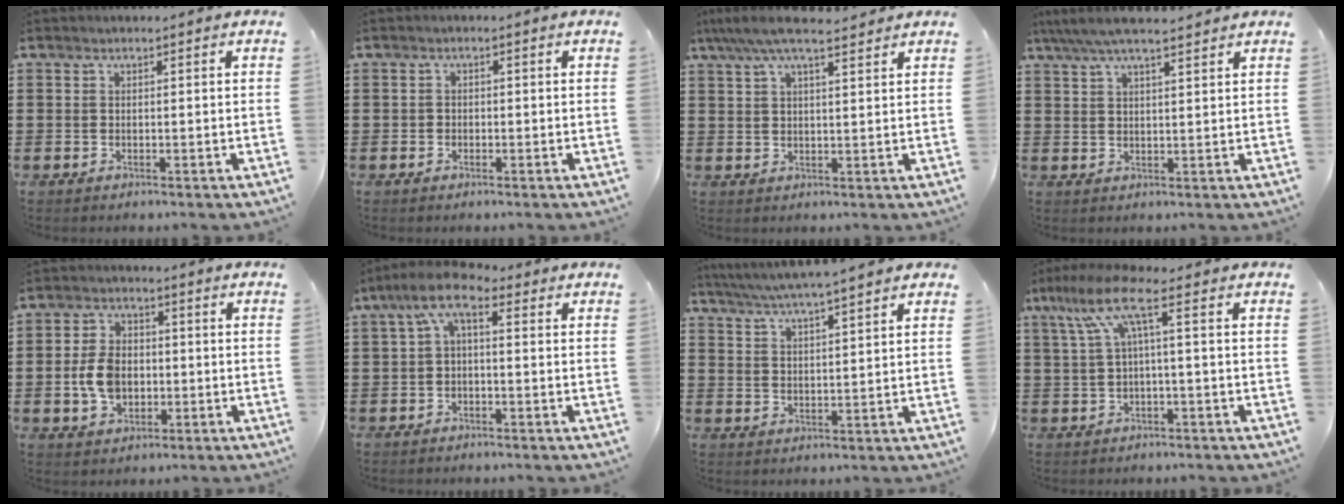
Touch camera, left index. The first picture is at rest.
{"total": 0.9, "force": [-0.6, 0.6, 0.0], "torque": [-0.003, 0.002, -0.014]}
{"total": 6.2, "force": [4.8, 1.1, 3.7], "torque": [-0.084, -0.004, 0.087]}
{"total": 5.3, "force": [4.2, 0.8, 3.2], "torque": [-0.071, -0.003, 0.076]}
{"total": 6.3, "force": [-0.9, 4.3, 4.4], "torque": [-0.110, 0.004, -0.023]}
{"total": 4.5, "force": [-0.2, 1.7, 4.2], "torque": [-0.096, -0.003, -0.014]}
{"total": 4.5, "force": [4.1, -0.4, 1.9], "torque": [-0.049, -0.019, 0.069]}
{"total": 7.6, "force": [1.5, 1.1, 7.4], "torque": [-0.160, -0.002, 0.017]}